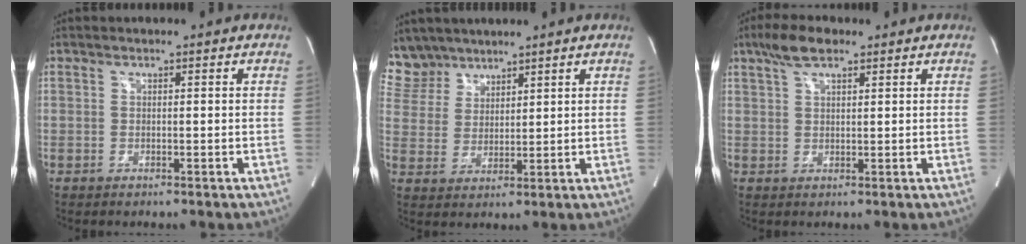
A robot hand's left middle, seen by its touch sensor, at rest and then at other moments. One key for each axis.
{"total": 6.9, "fx": 6.1, "fy": 3.2, "fz": -0.2, "tx": 0.000, "ty": 0.010, "tz": 0.133}
{"total": 5.1, "fx": 3.5, "fy": 1.7, "fz": 3.4, "tx": -0.074, "ty": 0.016, "tz": 0.066}